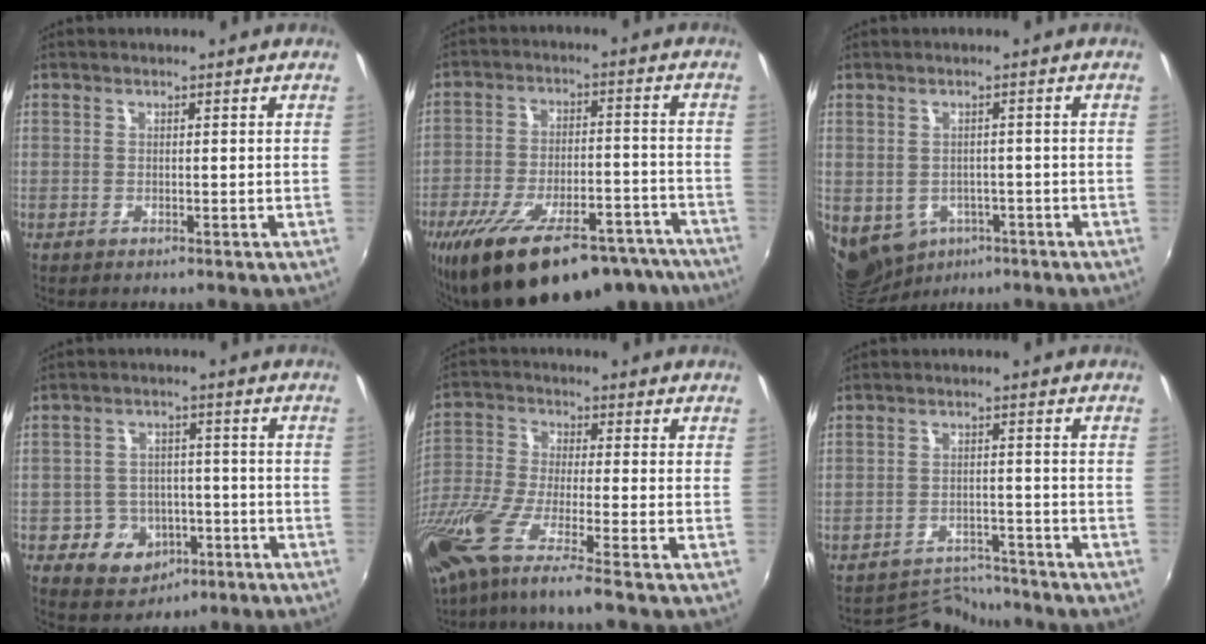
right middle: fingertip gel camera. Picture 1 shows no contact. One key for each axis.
{"total": 26.0, "fx": -19.8, "fy": 9.2, "fz": 14.1, "tx": -0.252, "ty": -0.023, "tz": -0.275}
{"total": 10.5, "fx": -4.4, "fy": 8.2, "fz": 5.0, "tx": -0.132, "ty": -0.026, "tz": -0.050}
{"total": 3.7, "fx": -1.0, "fy": 3.5, "fz": 0.8, "tx": -0.025, "ty": 0.007, "tz": -0.004}
{"total": 15.0, "fx": -10.1, "fy": 1.0, "fz": 11.1, "tx": -0.223, "ty": -0.056, "tz": -0.188}
{"total": 5.9, "fx": -5.8, "fy": 1.0, "fz": -0.9, "tx": 0.004, "ty": 0.012, "tz": -0.091}